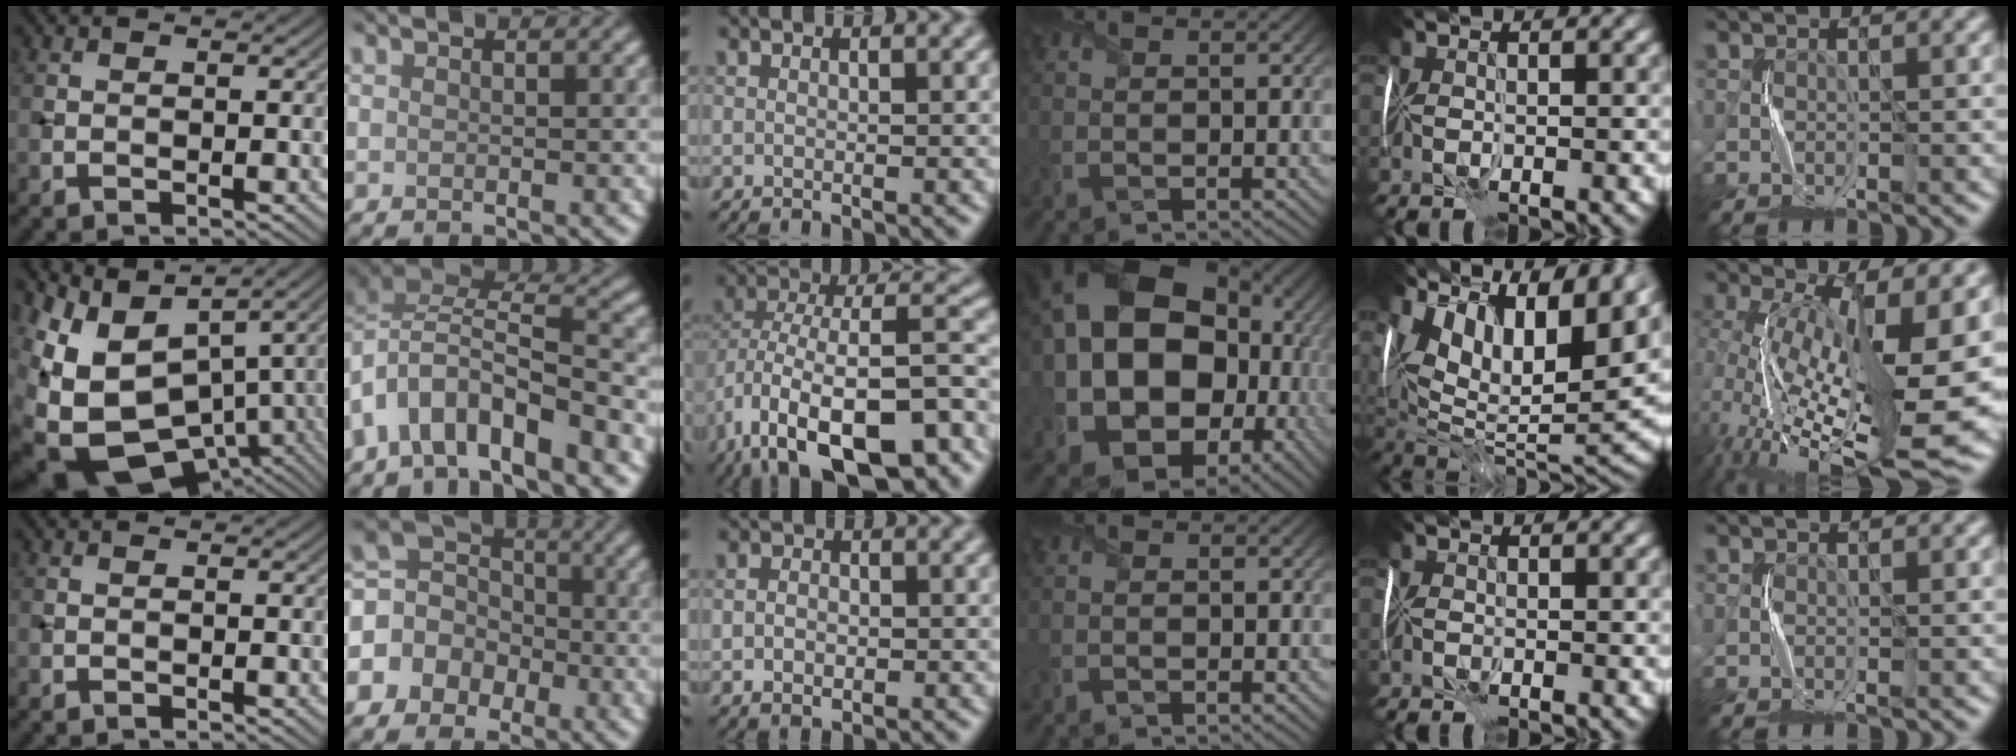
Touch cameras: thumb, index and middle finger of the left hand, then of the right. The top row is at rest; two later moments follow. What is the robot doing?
{"motion": "fold", "object": "memory foam"}